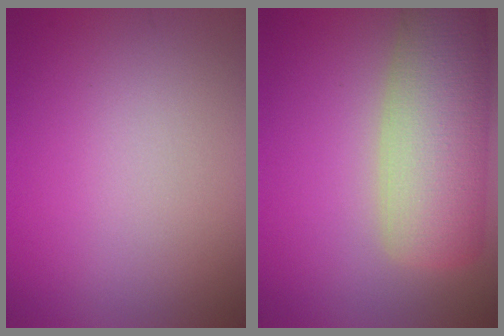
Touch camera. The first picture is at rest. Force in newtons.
{"total": 8.6, "press": 8.6, "slide": 0.8}